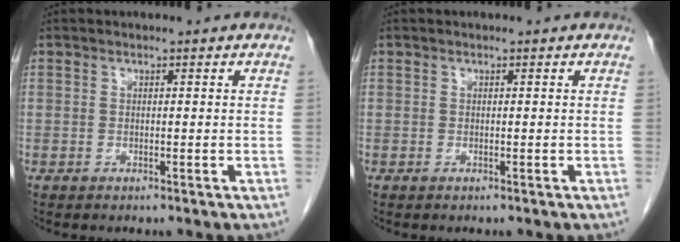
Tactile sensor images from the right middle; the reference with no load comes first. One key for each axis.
{"total": 0.0}